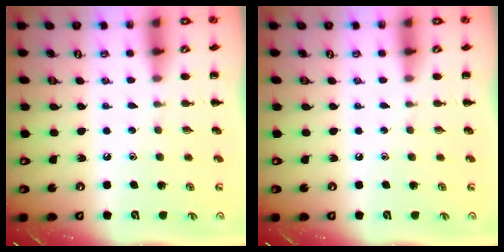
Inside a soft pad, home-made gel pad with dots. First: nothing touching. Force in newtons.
{"total": 0.0}